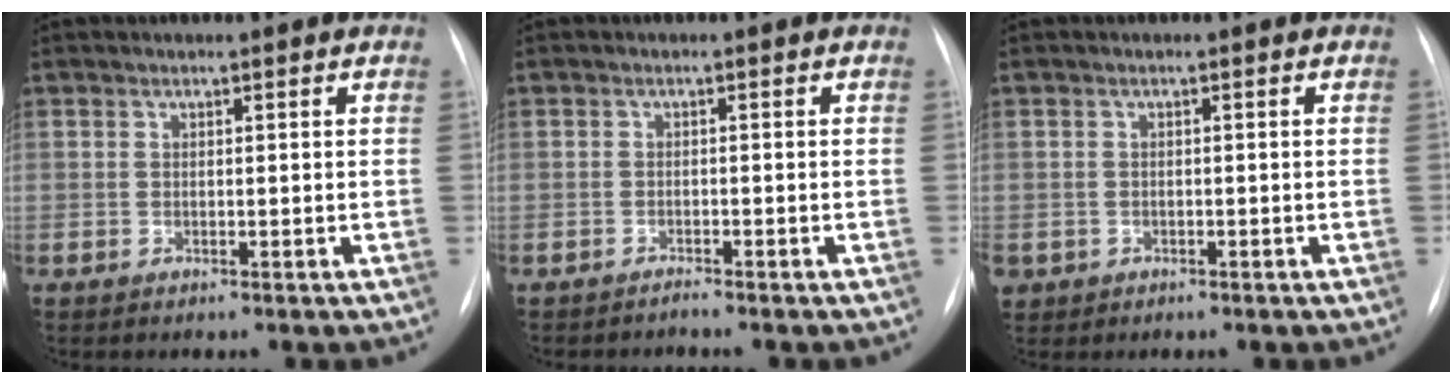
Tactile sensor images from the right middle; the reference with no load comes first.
{"total": 0.8, "force": [-0.8, -0.1, -0.2], "torque": [0.000, -0.005, -0.013]}
{"total": 2.1, "force": [-0.9, 1.8, 0.4], "torque": [-0.006, 0.003, -0.008]}